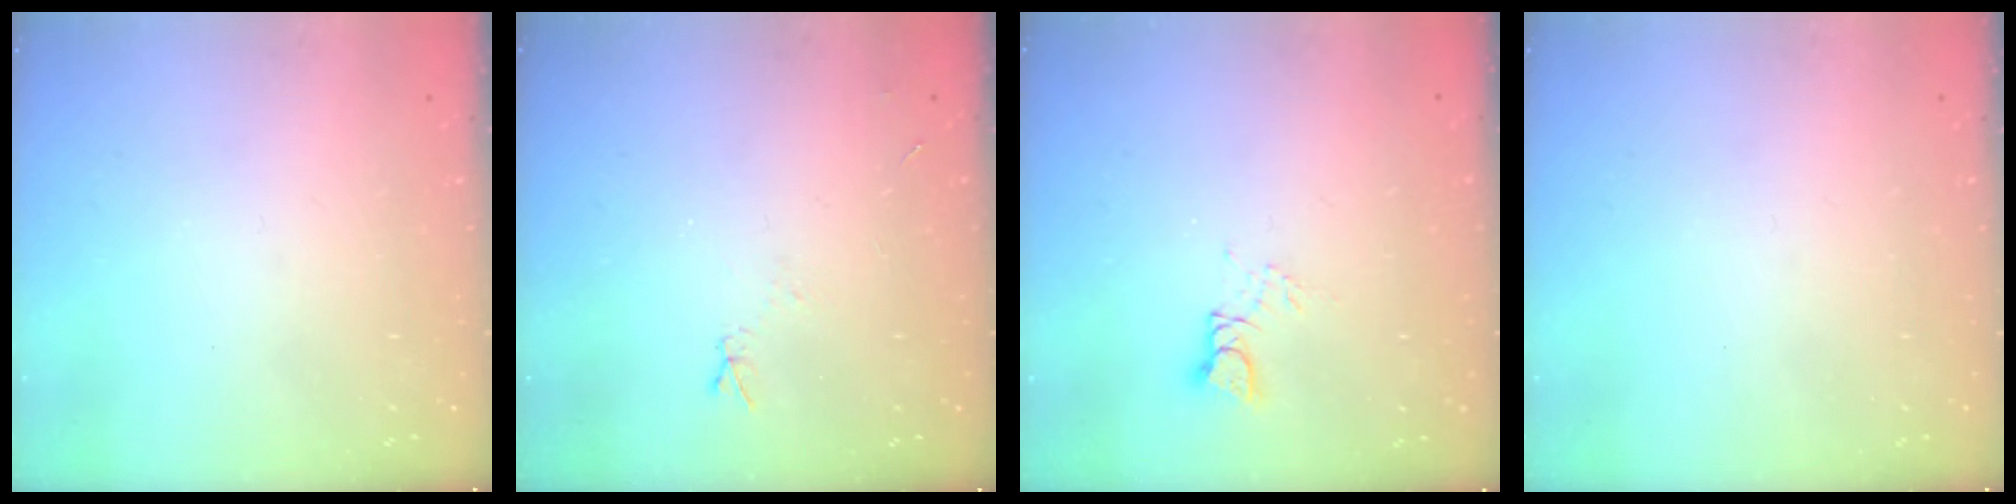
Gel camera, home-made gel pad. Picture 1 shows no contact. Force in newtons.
{"total": 4.8, "press": 4.8, "slide": 0.7}
{"total": 2.9, "press": 2.9, "slide": 0.3}
{"total": 0.0}